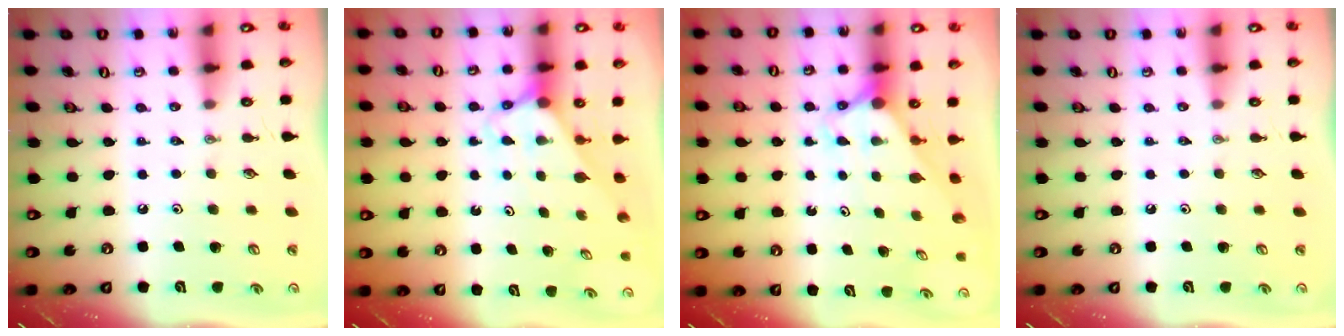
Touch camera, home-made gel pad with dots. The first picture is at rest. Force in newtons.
{"total": 2.6, "press": 2.6, "slide": 0.2}
{"total": 2.9, "press": 2.9, "slide": 0.0}
{"total": 0.0}